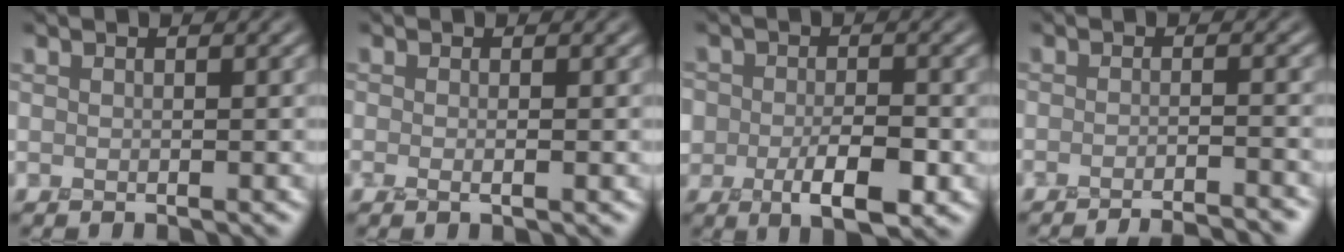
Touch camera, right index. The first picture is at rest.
{"total": 0.6, "force": [0.3, 0.1, 0.6], "torque": [-0.009, 0.000, -0.001]}
{"total": 5.1, "force": [-1.5, 3.3, 3.5], "torque": [-0.056, -0.006, -0.027]}
{"total": 4.6, "force": [-4.2, 0.6, 1.5], "torque": [0.001, 0.004, -0.060]}